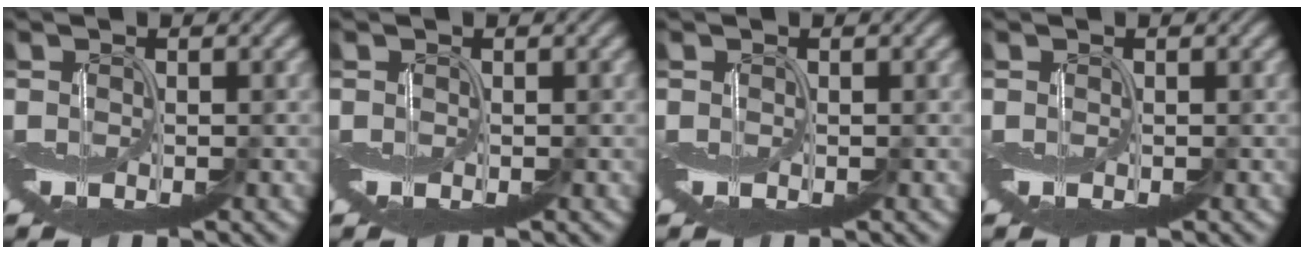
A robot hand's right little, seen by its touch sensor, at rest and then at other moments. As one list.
[{"total": 0.0}, {"total": 0.0}, {"total": 0.0}]